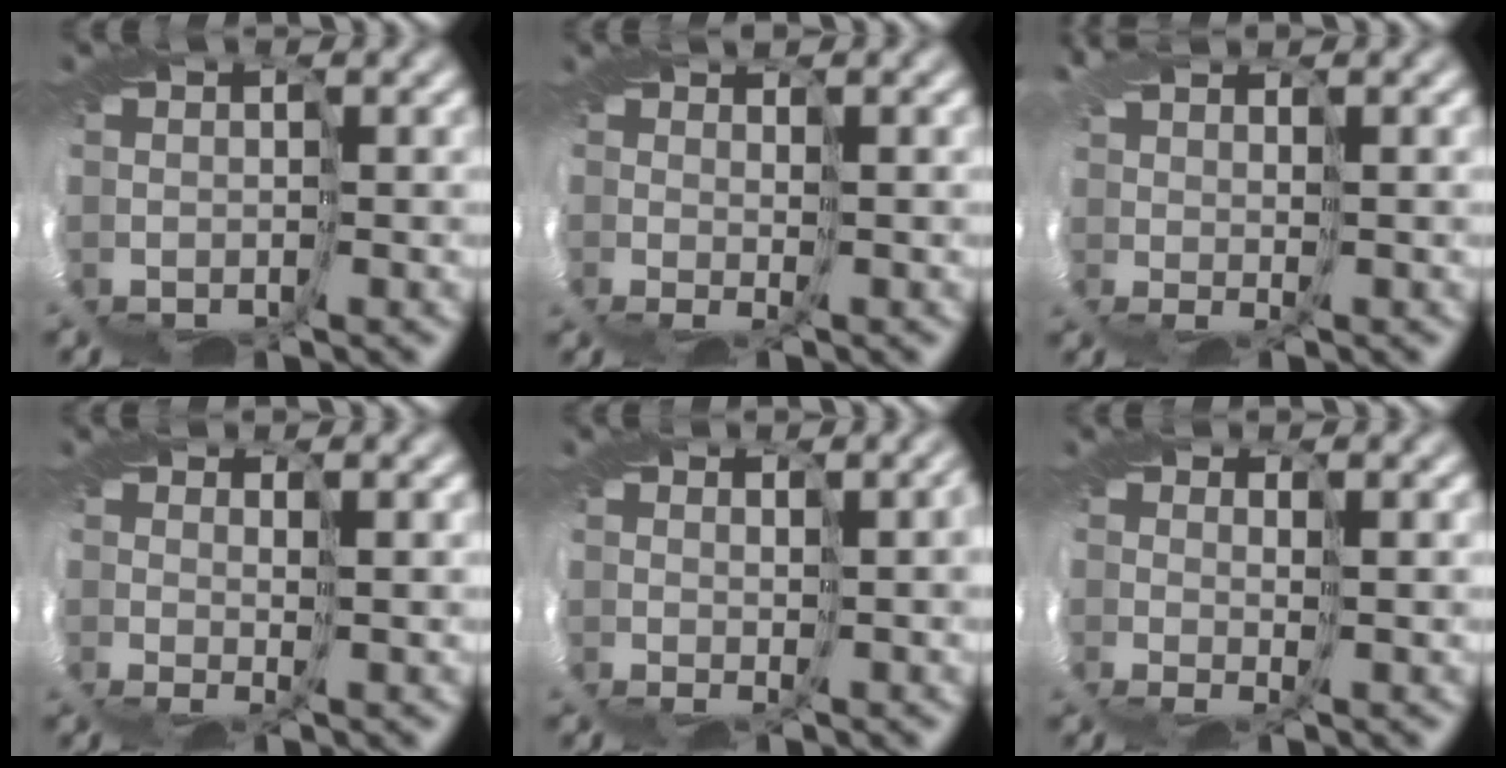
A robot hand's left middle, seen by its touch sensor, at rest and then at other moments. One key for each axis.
{"total": 1.4, "fx": 0.9, "fy": -0.5, "fz": 1.0, "tx": -0.023, "ty": 0.000, "tz": 0.010}
{"total": 2.2, "fx": 1.7, "fy": -0.8, "fz": 1.2, "tx": -0.032, "ty": 0.005, "tz": 0.024}
{"total": 1.5, "fx": 1.1, "fy": -0.9, "fz": 0.6, "tx": -0.017, "ty": 0.001, "tz": 0.015}
{"total": 3.0, "fx": 1.2, "fy": 0.6, "fz": 2.7, "tx": -0.039, "ty": 0.008, "tz": 0.018}
{"total": 1.4, "fx": 1.0, "fy": -0.6, "fz": 0.8, "tx": -0.023, "ty": 0.000, "tz": 0.011}